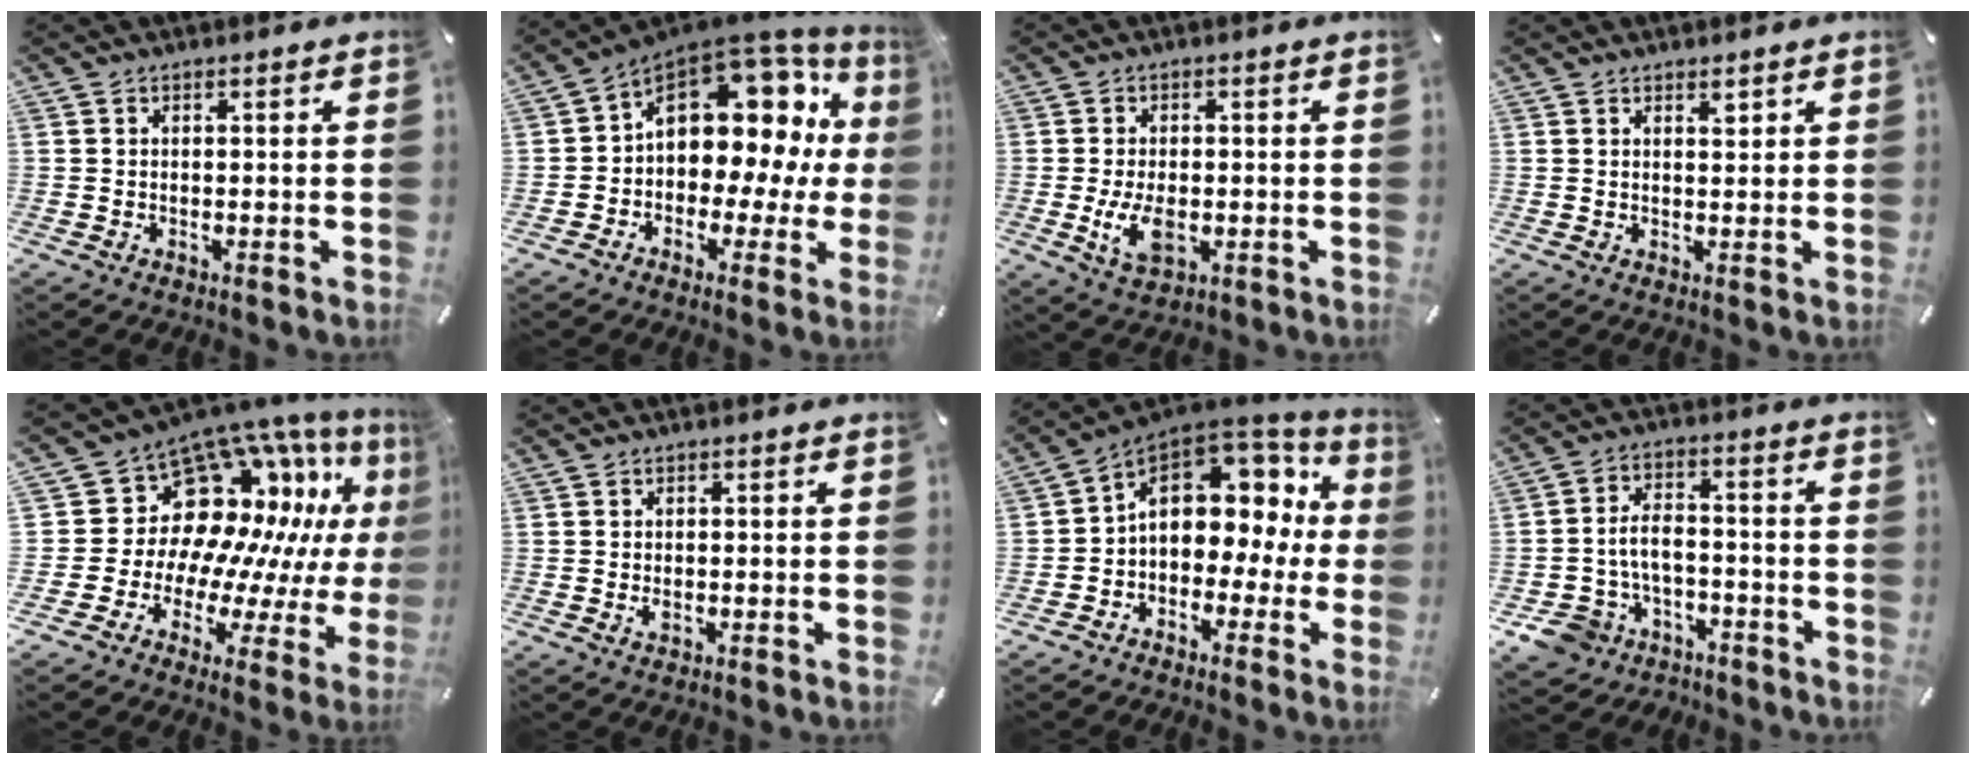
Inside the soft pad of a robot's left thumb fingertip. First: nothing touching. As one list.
[{"total": 14.0, "force": [5.3, 9.9, 8.4], "torque": [-0.116, -0.052, 0.091]}, {"total": 7.1, "force": [-1.3, 4.3, 5.4], "torque": [-0.122, -0.008, -0.027]}, {"total": 1.6, "force": [1.2, 0.8, 0.8], "torque": [0.000, -0.006, 0.018]}, {"total": 18.1, "force": [9.3, 12.6, 8.9], "torque": [-0.131, -0.109, 0.190]}, {"total": 1.2, "force": [-0.1, 0.9, 0.8], "torque": [-0.015, 0.002, -0.003]}, {"total": 11.3, "force": [3.4, 8.7, 6.4], "torque": [-0.107, -0.019, 0.064]}, {"total": 9.1, "force": [-3.4, 7.3, 4.2], "torque": [-0.103, 0.023, -0.061]}]